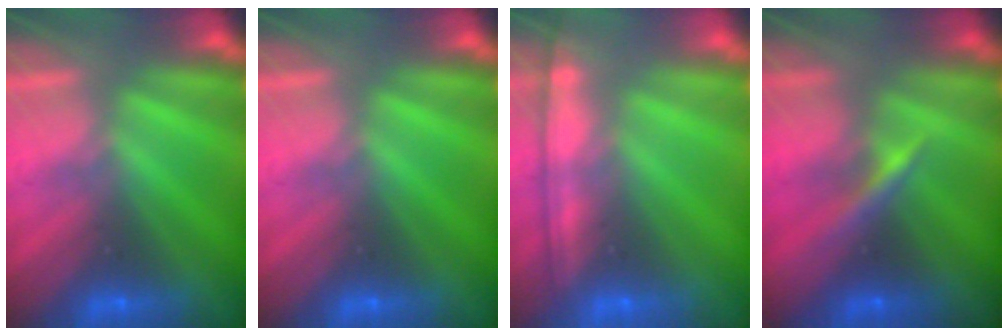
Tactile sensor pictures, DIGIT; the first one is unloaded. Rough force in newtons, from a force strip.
{"total": 0.0}
{"total": 1.0}
{"total": 2.9}